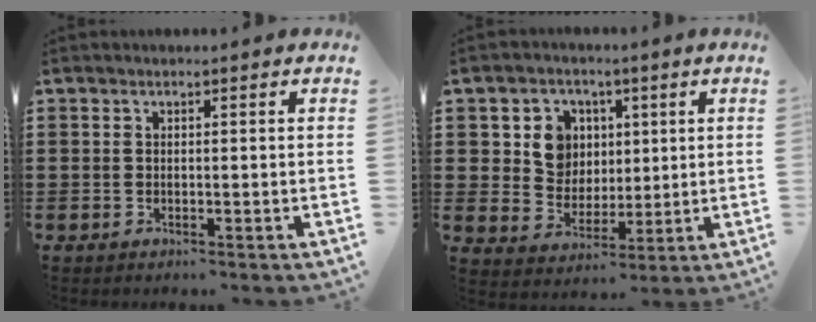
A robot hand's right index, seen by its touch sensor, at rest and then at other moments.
{"total": 7.5, "force": [2.2, 6.8, 2.4], "torque": [-0.066, 0.015, 0.038]}